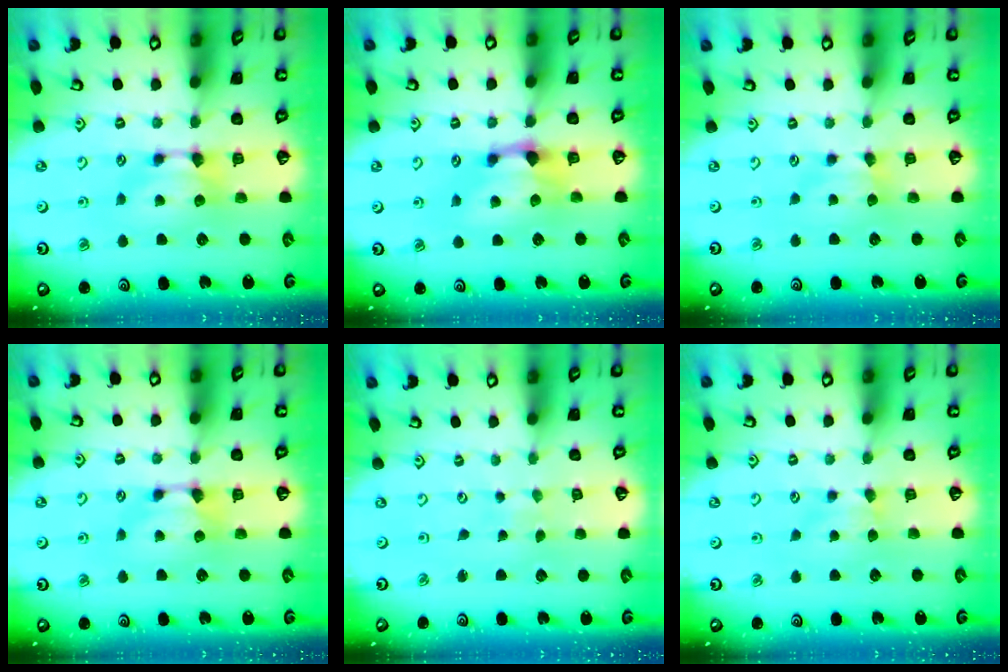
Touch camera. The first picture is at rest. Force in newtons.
{"total": 1.4, "press": 0.9, "slide": 1.1}
{"total": 1.5, "press": 1.5, "slide": 0.2}
{"total": 0.9, "press": 0.3, "slide": 0.8}
{"total": 6.1, "press": 6.1, "slide": 0.3}
{"total": 2.4, "press": 2.3, "slide": 0.5}